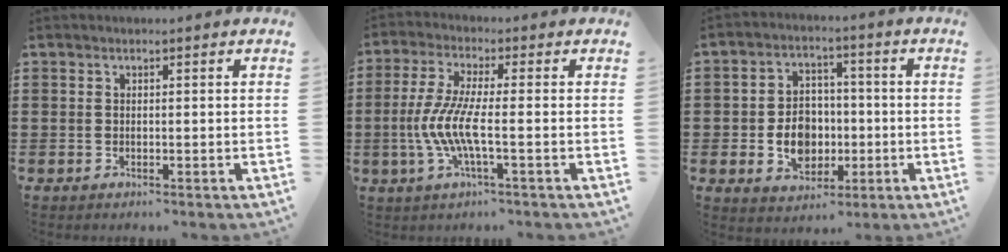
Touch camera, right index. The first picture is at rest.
{"total": 7.5, "force": [-1.9, 1.1, 7.2], "torque": [-0.174, -0.022, -0.048]}
{"total": 7.5, "force": [-1.2, 6.1, 4.2], "torque": [-0.077, 0.009, -0.021]}